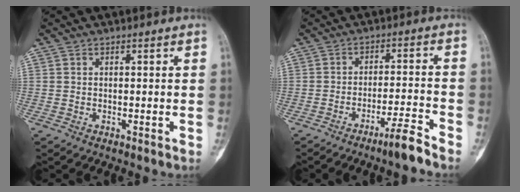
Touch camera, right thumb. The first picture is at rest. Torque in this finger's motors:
{"motor_torque": [1.64, 1.05, 1.14, -1.29, 0.50]}